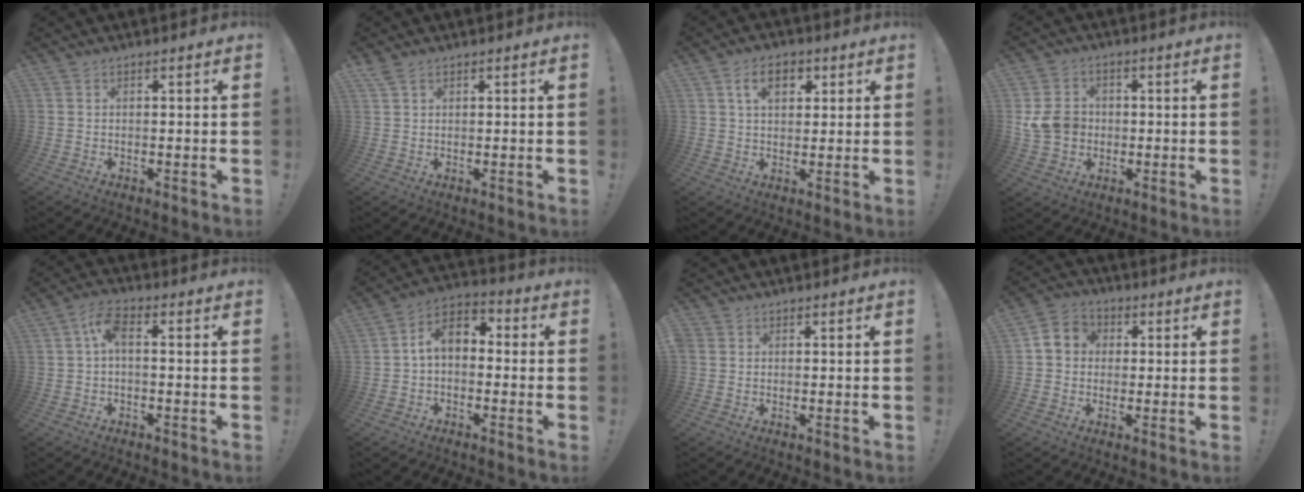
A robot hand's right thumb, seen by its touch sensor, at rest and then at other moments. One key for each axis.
{"total": 2.6, "fx": 2.0, "fy": 1.2, "fz": 1.2, "tx": -0.018, "ty": -0.006, "tz": 0.038}
{"total": 8.3, "fx": 3.3, "fy": 5.2, "fz": 5.6, "tx": -0.083, "ty": 0.005, "tz": 0.058}
{"total": 9.8, "fx": -0.5, "fy": 8.5, "fz": 4.9, "tx": -0.082, "ty": 0.008, "tz": -0.005}
{"total": 5.7, "fx": 0.0, "fy": 2.1, "fz": 5.3, "tx": -0.113, "ty": 0.003, "tz": -0.002}
{"total": 7.5, "fx": 0.1, "fy": 5.0, "fz": 5.6, "tx": -0.104, "ty": 0.014, "tz": 0.006}
{"total": 1.1, "fx": 0.2, "fy": 1.0, "fz": 0.4, "tx": -0.009, "ty": 0.003, "tz": 0.004}
{"total": 6.4, "fx": 0.4, "fy": 5.8, "fz": 2.5, "tx": -0.037, "ty": 0.016, "tz": 0.013}